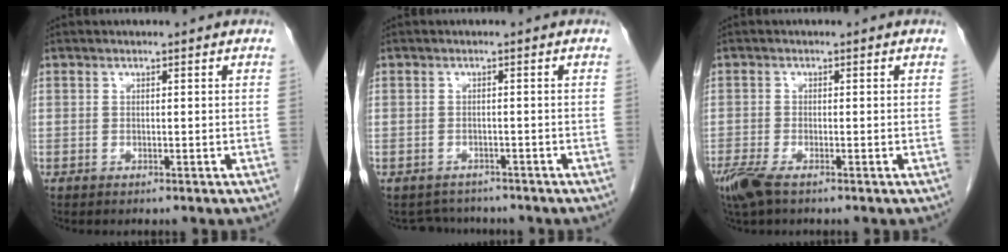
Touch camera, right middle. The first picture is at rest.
{"total": 3.7, "force": [-3.4, 1.4, -0.2], "torque": [0.004, 0.002, -0.049]}
{"total": 3.8, "force": [-2.6, 0.8, 2.7], "torque": [-0.061, -0.011, -0.052]}